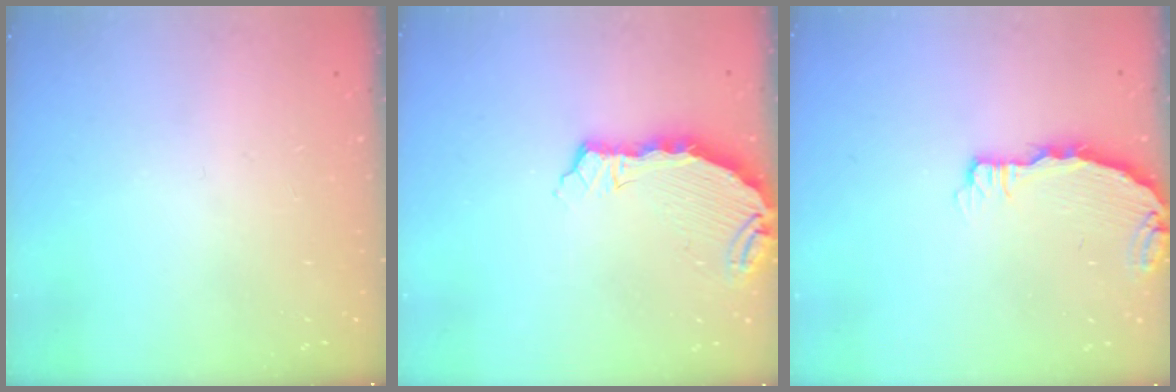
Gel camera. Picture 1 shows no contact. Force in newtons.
{"total": 7.7, "press": 6.3, "slide": 4.6}
{"total": 5.0, "press": 5.0, "slide": 0.2}